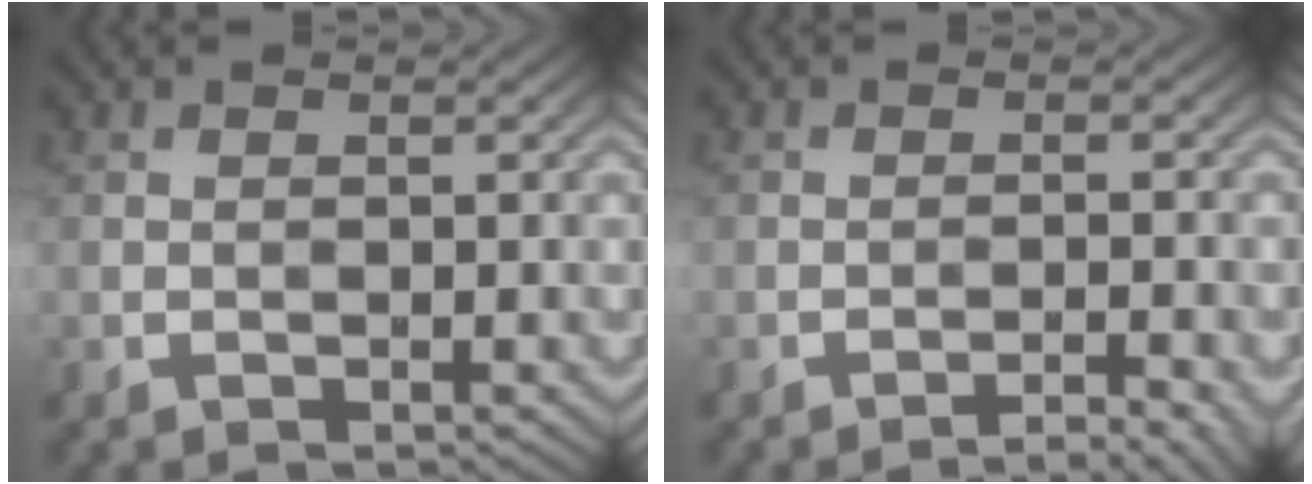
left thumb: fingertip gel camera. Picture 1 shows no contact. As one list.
[{"total": 3.5, "force": [-2.6, 0.4, 2.3], "torque": [-0.037, 0.011, -0.044]}]